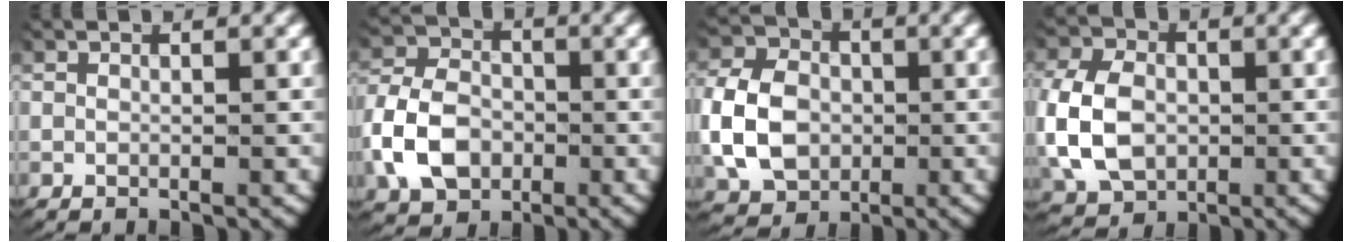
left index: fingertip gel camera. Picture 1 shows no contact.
{"total": 6.6, "force": [-1.7, 5.4, 3.6], "torque": [-0.077, -0.013, -0.025]}
{"total": 7.4, "force": [-0.6, 6.1, 4.2], "torque": [-0.086, -0.015, -0.005]}
{"total": 7.2, "force": [-0.5, 5.8, 4.2], "torque": [-0.110, -0.026, 0.002]}